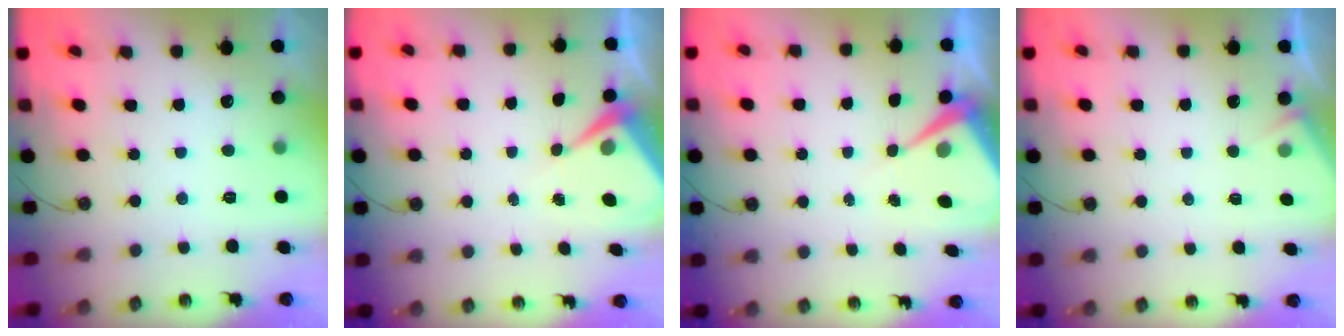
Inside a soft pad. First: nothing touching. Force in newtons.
{"total": 6.2, "press": 6.2, "slide": 0.7}
{"total": 8.0, "press": 7.9, "slide": 1.1}
{"total": 3.3, "press": 3.3, "slide": 0.4}